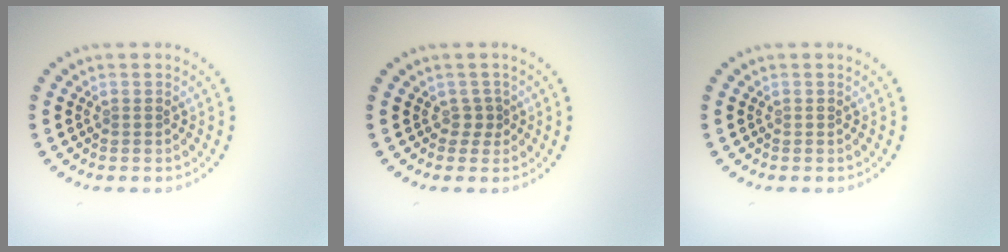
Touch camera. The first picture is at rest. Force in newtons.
{"total": 1.1, "press": 0.8, "slide": 0.7}
{"total": 0.0}